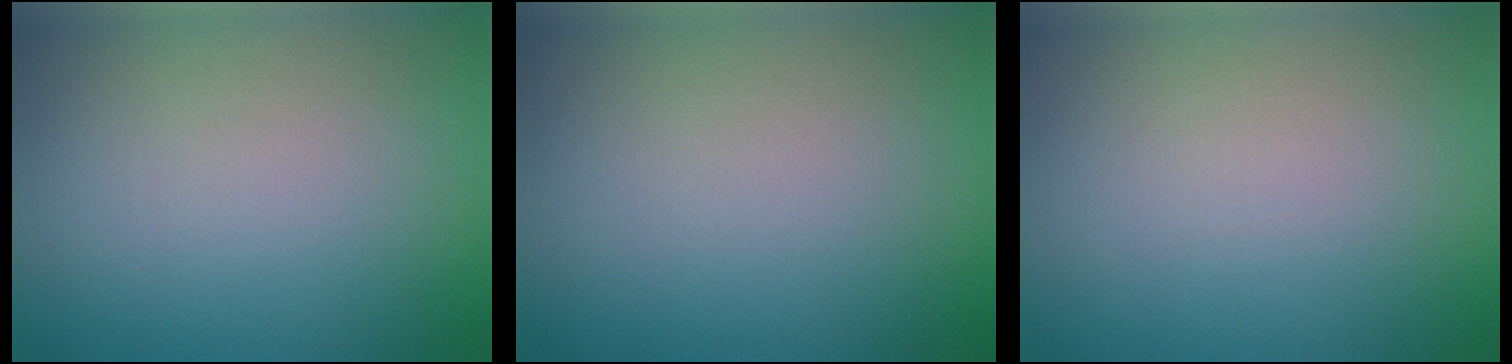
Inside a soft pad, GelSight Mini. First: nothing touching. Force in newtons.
{"total": 0.0}
{"total": 0.0}